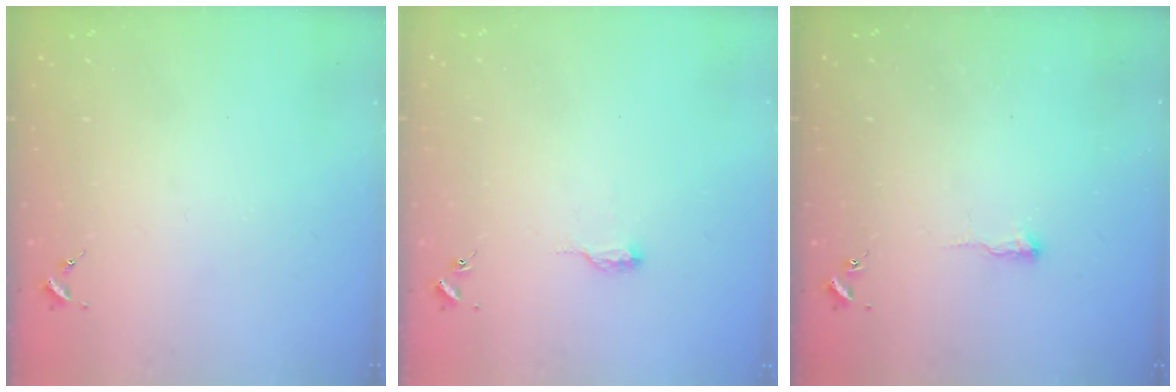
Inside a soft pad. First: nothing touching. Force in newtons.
{"total": 8.0, "press": 8.0, "slide": 0.7}
{"total": 2.9, "press": 2.9, "slide": 0.6}